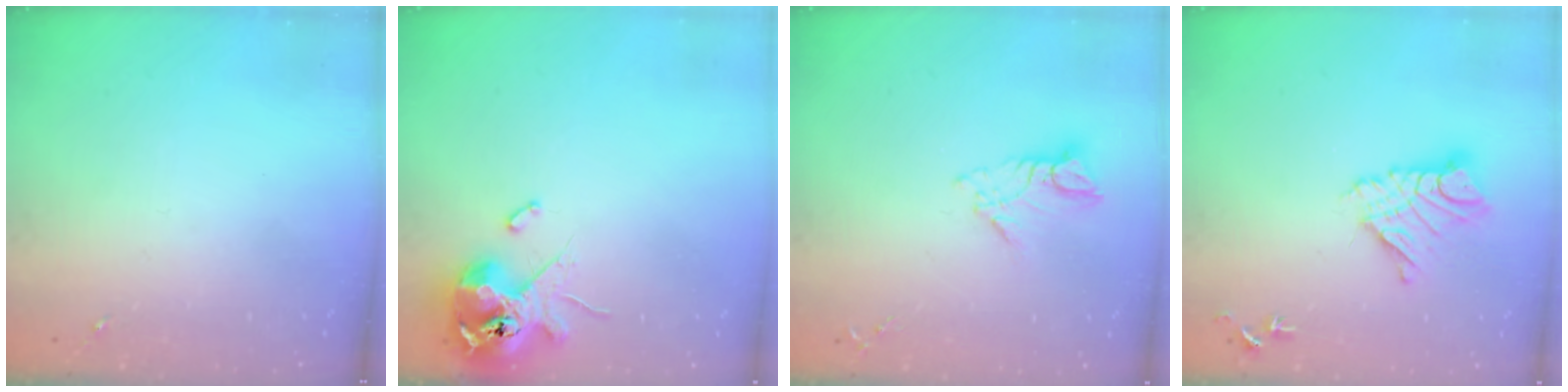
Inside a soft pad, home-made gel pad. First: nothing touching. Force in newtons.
{"total": 12.7, "press": 12.5, "slide": 2.1}
{"total": 8.4, "press": 8.4, "slide": 0.9}
{"total": 11.9, "press": 11.9, "slide": 1.1}